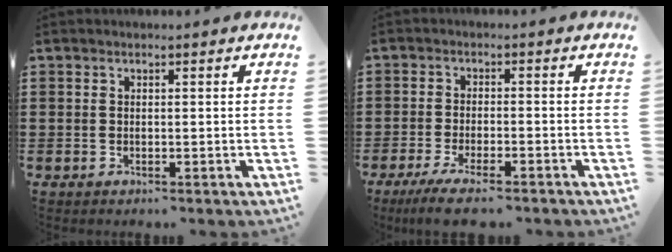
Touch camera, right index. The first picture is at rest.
{"total": 4.0, "force": [-3.3, 0.2, 2.3], "torque": [-0.051, -0.011, -0.065]}